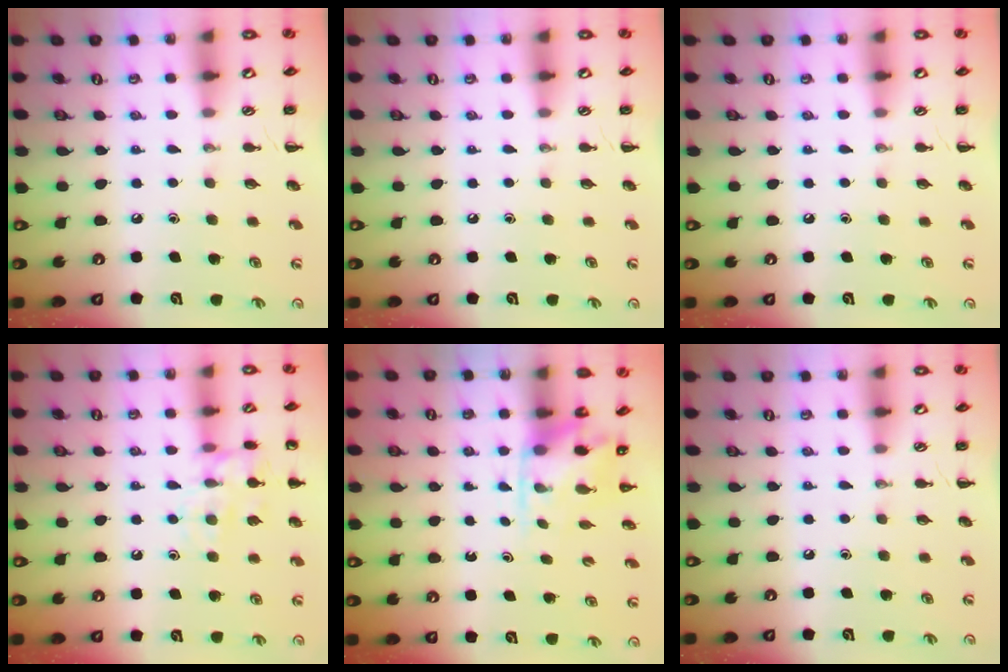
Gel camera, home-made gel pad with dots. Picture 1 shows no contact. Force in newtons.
{"total": 0.0}
{"total": 0.0}
{"total": 11.7, "press": 11.7, "slide": 0.7}
{"total": 4.8, "press": 4.7, "slide": 0.4}
{"total": 0.0}